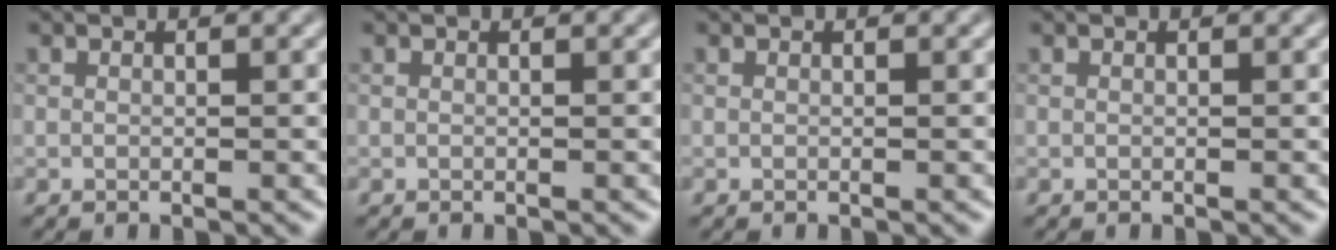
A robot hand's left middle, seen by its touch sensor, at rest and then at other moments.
{"total": 0.0}
{"total": 0.0}
{"total": 0.0}